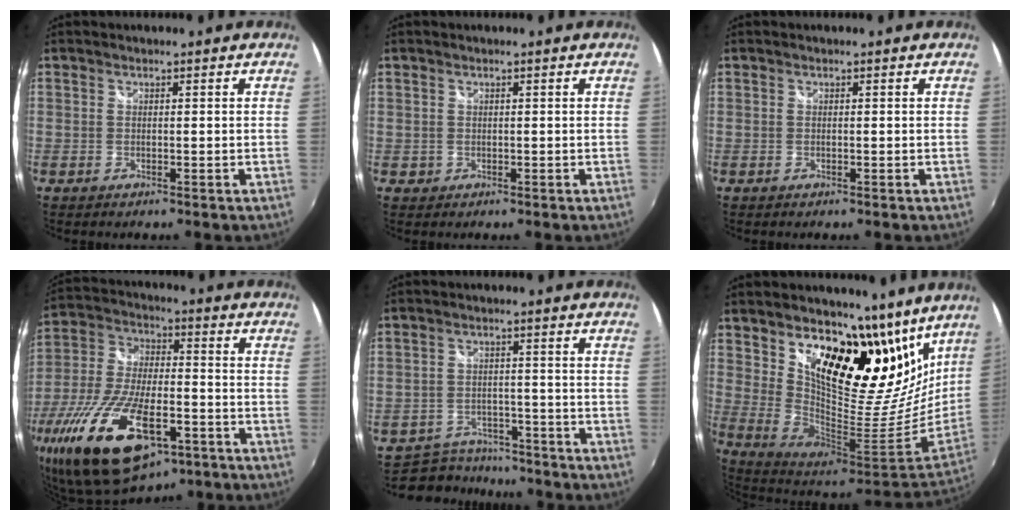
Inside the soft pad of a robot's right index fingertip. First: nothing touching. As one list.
[{"total": 1.4, "force": [-0.1, 1.3, 0.1], "torque": [-0.001, 0.002, 0.000]}, {"total": 0.0}, {"total": 27.5, "force": [-14.0, 12.0, 20.4], "torque": [-0.438, -0.058, -0.233]}, {"total": 8.3, "force": [-7.1, 4.3, 0.7], "torque": [-0.032, 0.012, -0.101]}, {"total": 25.9, "force": [17.3, 12.4, 14.8], "torque": [-0.239, -0.020, 0.303]}]